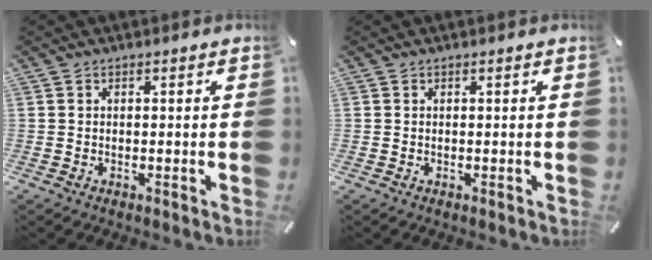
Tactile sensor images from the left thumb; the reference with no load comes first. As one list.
[{"total": 0.0}]